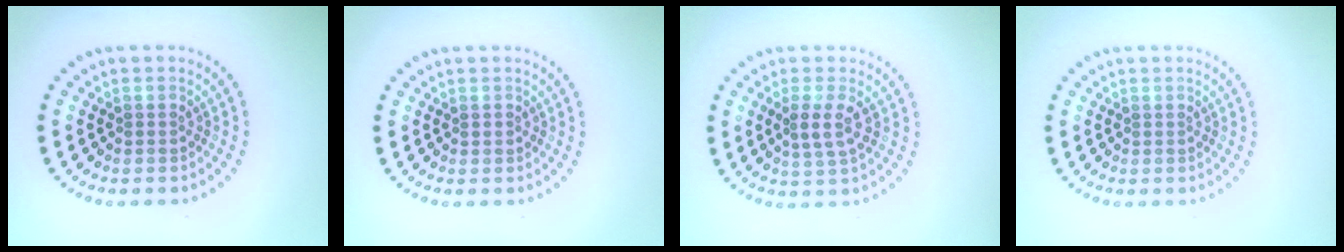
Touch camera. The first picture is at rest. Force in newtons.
{"total": 0.7, "press": 0.7, "slide": 0.1}
{"total": 2.3, "press": 2.1, "slide": 0.8}
{"total": 0.0}